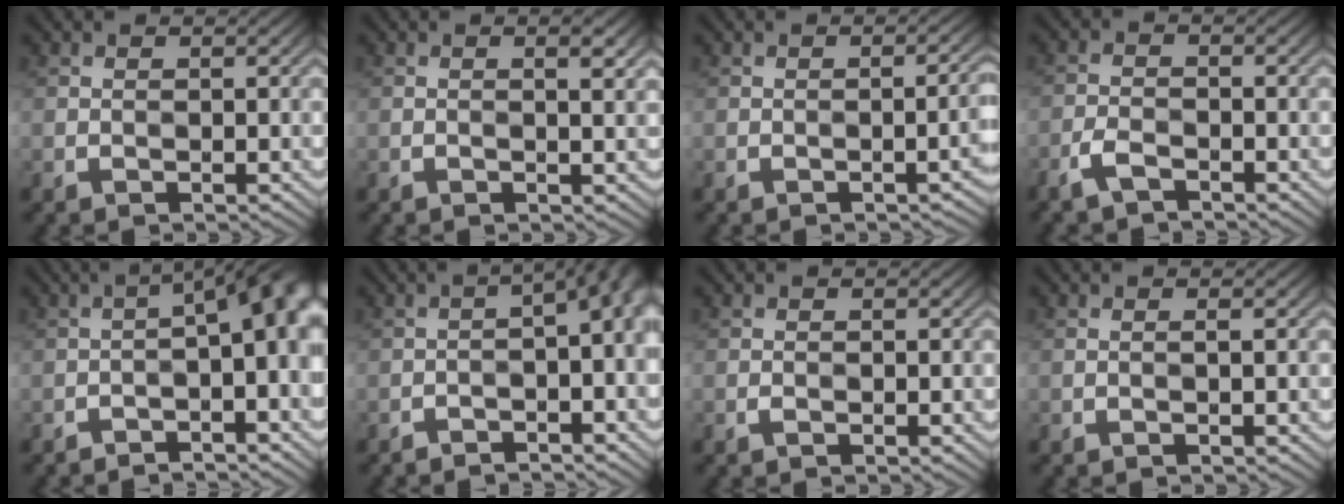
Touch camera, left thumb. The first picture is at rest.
{"total": 2.1, "force": [1.4, 0.2, 1.6], "torque": [-0.007, 0.007, 0.013]}
{"total": 3.7, "force": [-1.6, 1.0, 3.1], "torque": [-0.024, 0.007, -0.018]}
{"total": 3.0, "force": [-1.9, 1.2, 2.0], "torque": [-0.042, -0.005, -0.041]}
{"total": 10.6, "force": [-2.4, 3.6, 9.7], "torque": [-0.102, 0.005, -0.025]}
{"total": 8.8, "force": [-3.1, 2.9, 7.8], "torque": [-0.091, 0.001, -0.030]}
{"total": 0.8, "force": [0.8, 0.1, 0.1], "torque": [0.007, 0.002, 0.011]}
{"total": 0.9, "force": [0.6, 0.0, 0.7], "torque": [0.003, 0.003, 0.005]}